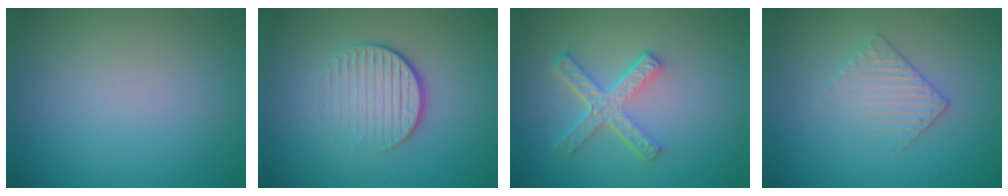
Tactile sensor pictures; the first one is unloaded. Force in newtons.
{"total": 4.4, "press": 2.7, "slide": 3.5}
{"total": 4.1, "press": 3.1, "slide": 2.8}
{"total": 2.5, "press": 2.4, "slide": 0.5}